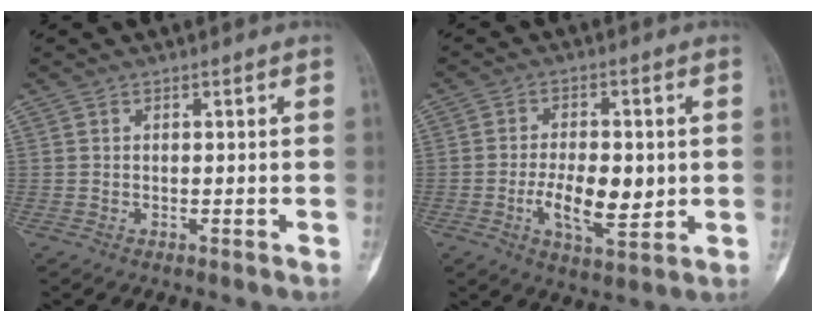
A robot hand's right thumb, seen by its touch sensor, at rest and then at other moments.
{"total": 9.6, "force": [-1.1, 4.5, 8.4], "torque": [-0.132, -0.007, -0.015]}